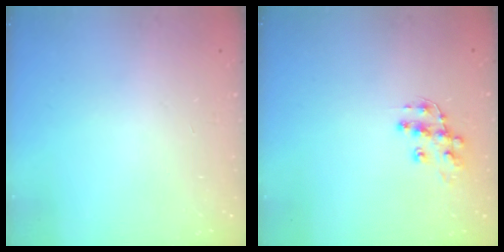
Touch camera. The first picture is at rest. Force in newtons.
{"total": 10.8, "press": 10.7, "slide": 0.8}